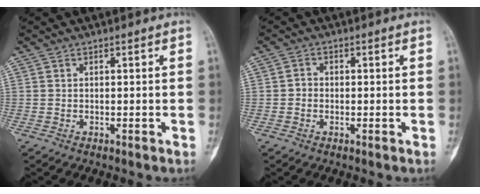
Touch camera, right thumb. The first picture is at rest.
{"total": 1.6, "force": [-0.3, 1.4, 0.7], "torque": [-0.001, 0.005, -0.009]}